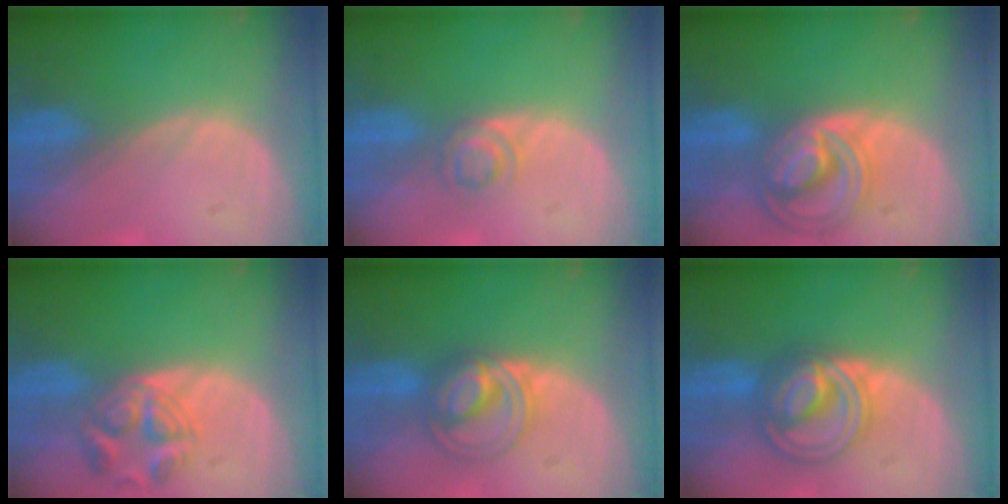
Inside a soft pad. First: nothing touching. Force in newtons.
{"total": 3.0, "press": 2.9, "slide": 0.2}
{"total": 8.7, "press": 7.5, "slide": 4.4}
{"total": 5.4, "press": 5.4, "slide": 0.5}
{"total": 6.3, "press": 6.3, "slide": 0.1}
{"total": 7.8, "press": 7.7, "slide": 0.5}